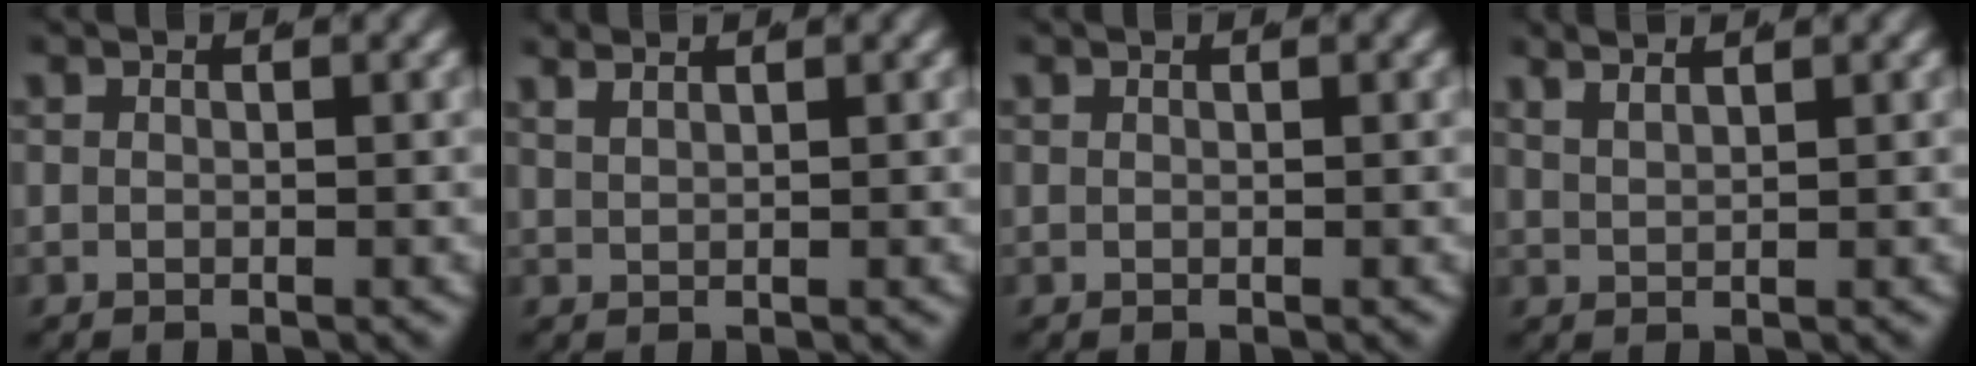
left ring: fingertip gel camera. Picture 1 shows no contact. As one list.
[{"total": 1.8, "force": [1.7, 0.1, 0.7], "torque": [-0.010, 0.006, 0.032]}, {"total": 0.0}, {"total": 2.6, "force": [2.3, 0.5, 1.1], "torque": [-0.015, 0.009, 0.041]}]